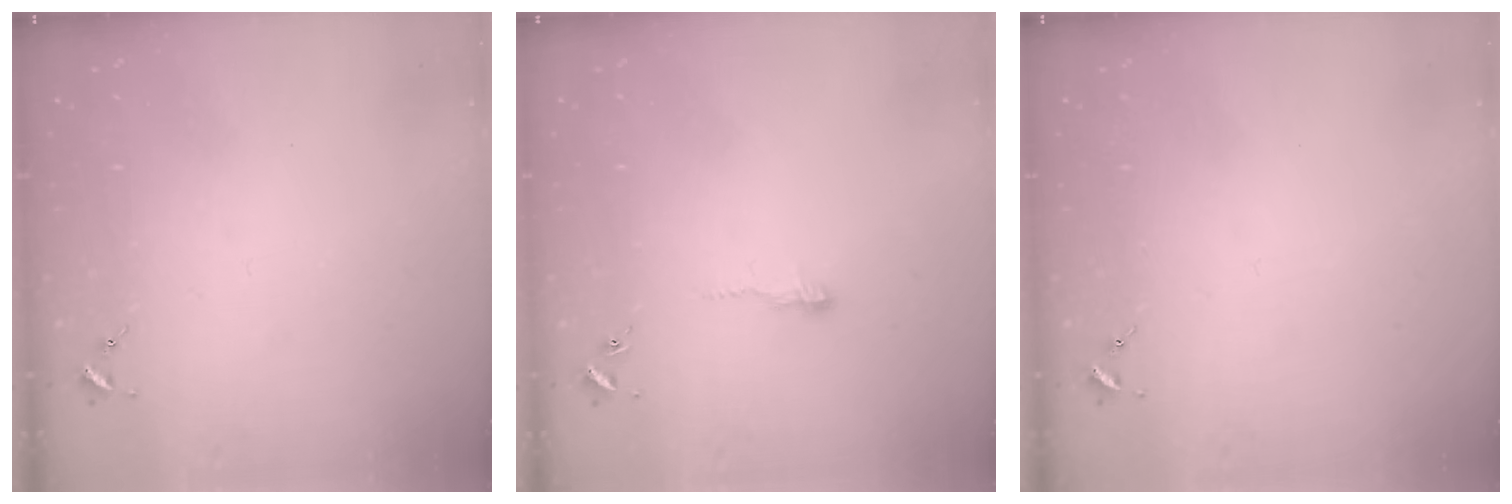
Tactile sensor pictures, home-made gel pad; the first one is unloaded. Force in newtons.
{"total": 3.6, "press": 3.6, "slide": 0.3}
{"total": 0.0}